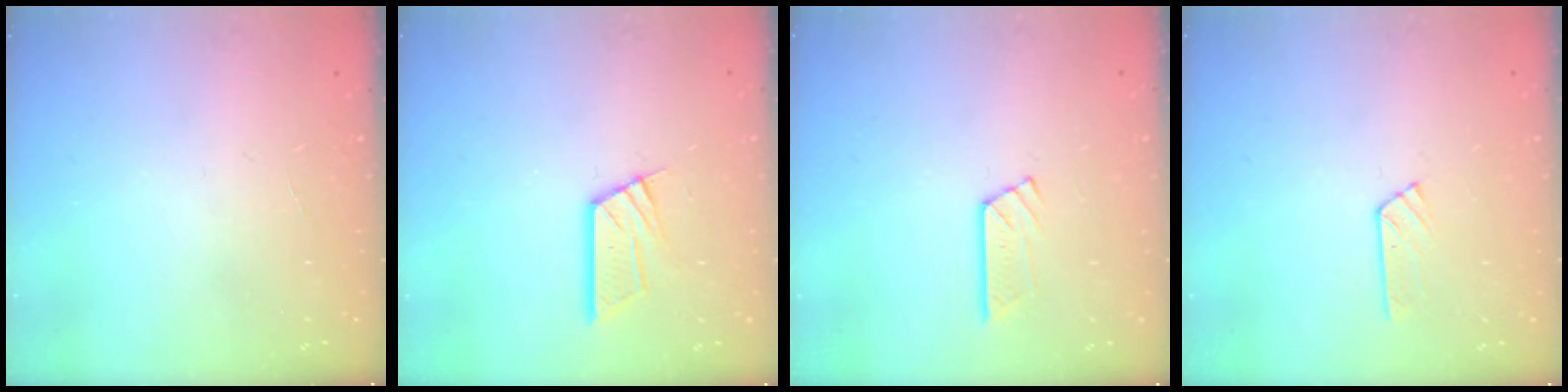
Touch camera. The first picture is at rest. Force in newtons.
{"total": 10.5, "press": 10.4, "slide": 1.1}
{"total": 4.8, "press": 4.8, "slide": 0.1}
{"total": 5.3, "press": 5.2, "slide": 0.5}